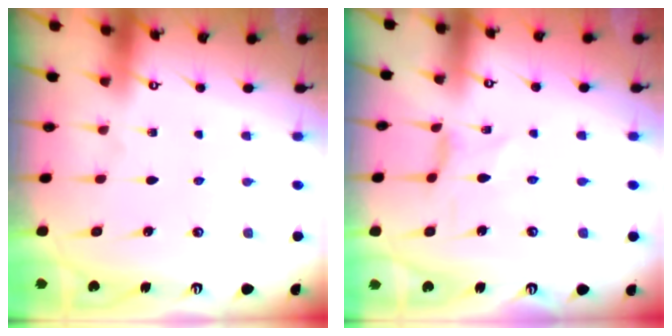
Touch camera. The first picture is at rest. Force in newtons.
{"total": 0.0}